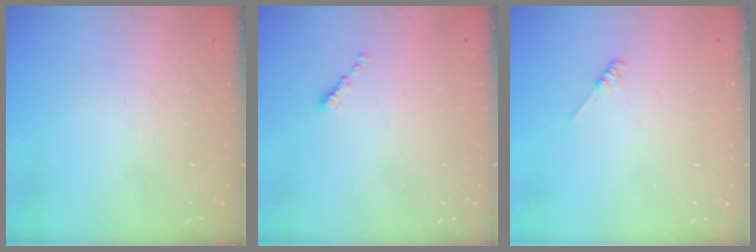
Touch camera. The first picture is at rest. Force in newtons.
{"total": 0.6, "press": 0.5, "slide": 0.3}
{"total": 1.2, "press": 1.1, "slide": 0.3}